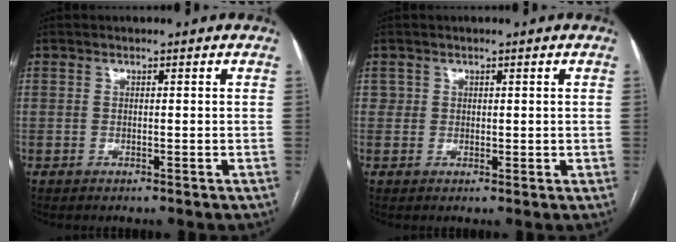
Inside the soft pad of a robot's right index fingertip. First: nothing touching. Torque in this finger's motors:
{"motor_torque": [-0.01, 0.28, -0.02, 0.00]}